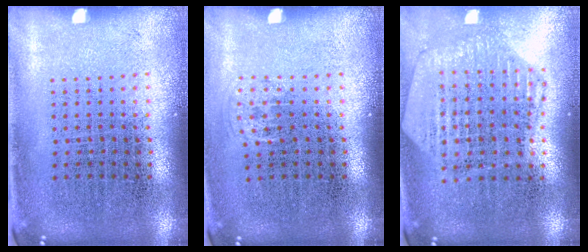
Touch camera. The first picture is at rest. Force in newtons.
{"total": 0.6, "press": 0.5, "slide": 0.3}
{"total": 1.1, "press": 1.1, "slide": 0.1}